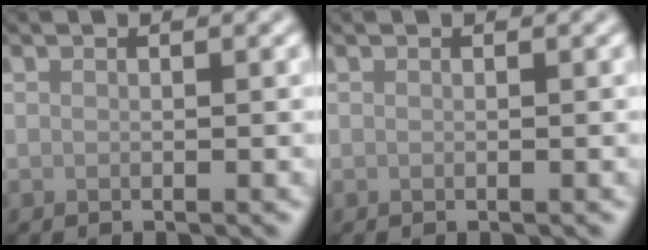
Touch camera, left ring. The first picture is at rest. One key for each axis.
{"total": 0.0}